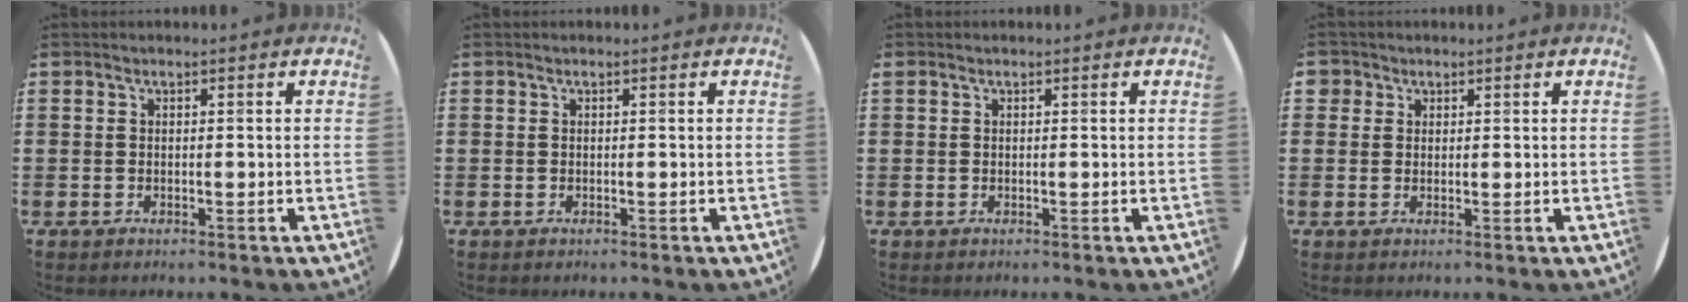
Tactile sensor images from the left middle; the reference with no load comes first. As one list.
[{"total": 0.0}, {"total": 0.0}, {"total": 1.6, "force": [1.1, 1.1, 0.0], "torque": [0.006, 0.003, 0.020]}]